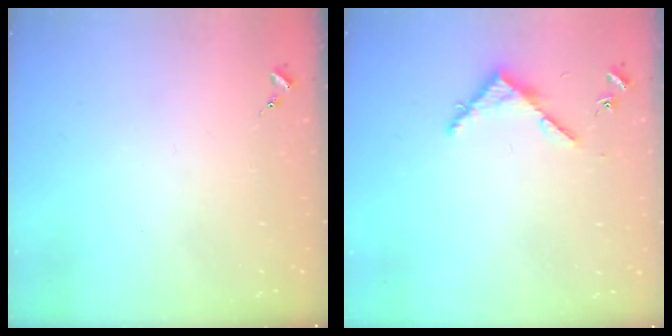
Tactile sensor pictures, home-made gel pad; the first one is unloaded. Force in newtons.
{"total": 3.7, "press": 3.7, "slide": 0.3}